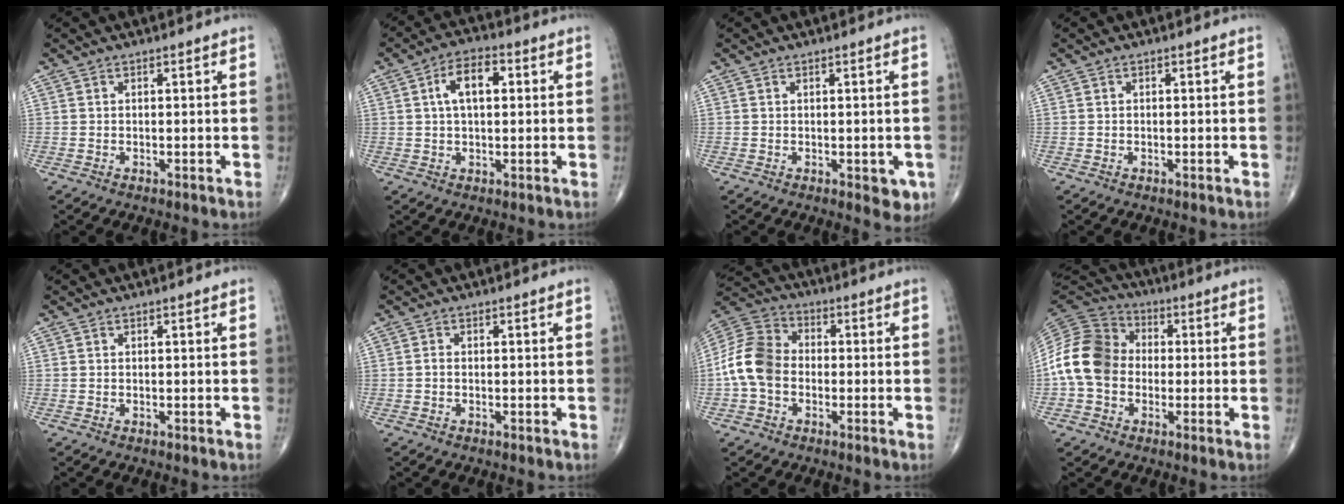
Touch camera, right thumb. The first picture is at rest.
{"total": 7.8, "force": [1.7, 4.1, 6.4], "torque": [-0.104, 0.014, 0.024]}
{"total": 3.5, "force": [-0.9, 1.8, 2.9], "torque": [-0.014, -0.004, -0.006]}
{"total": 0.0}
{"total": 0.0}
{"total": 0.8, "force": [-0.2, 0.5, 0.5], "torque": [-0.008, 0.001, -0.006]}
{"total": 11.0, "force": [-1.8, 8.4, 6.9], "torque": [-0.132, 0.034, -0.047]}
{"total": 13.5, "force": [-1.0, 11.0, 7.9], "torque": [-0.145, 0.037, -0.031]}